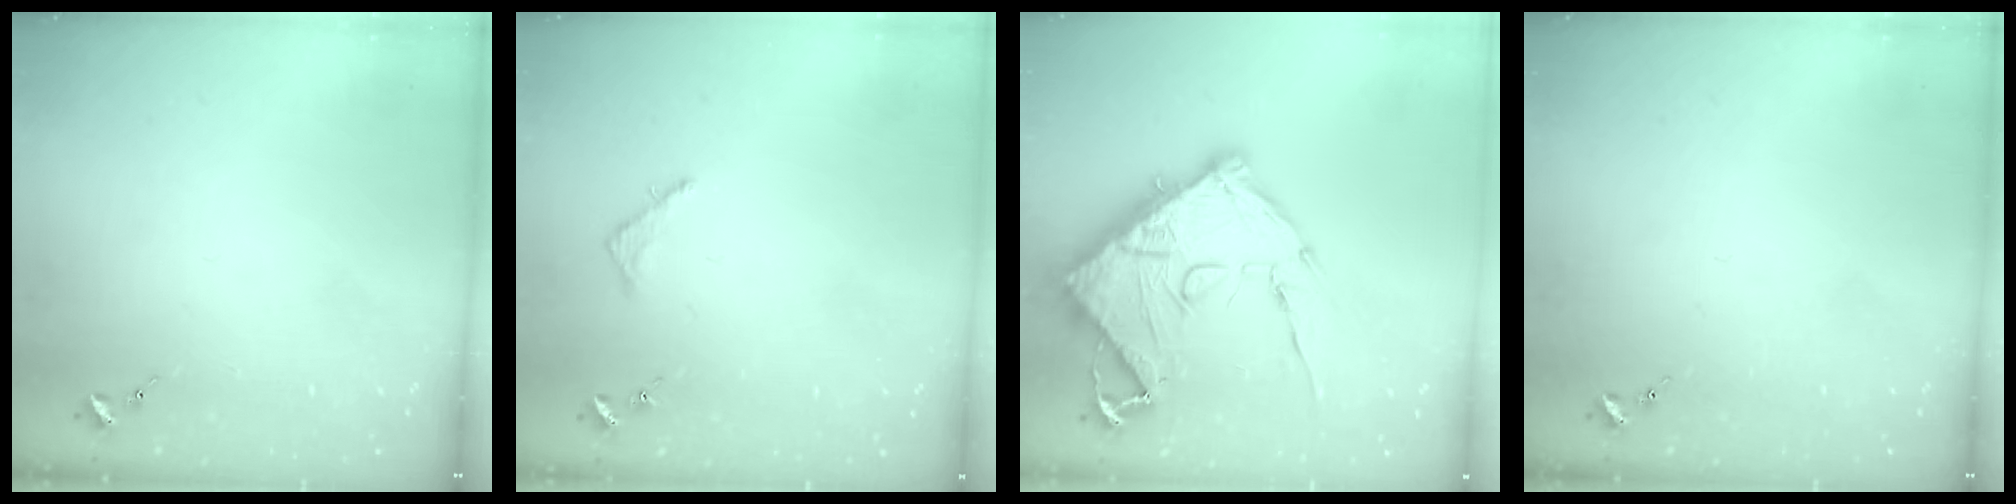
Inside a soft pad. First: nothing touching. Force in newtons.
{"total": 2.5, "press": 2.5, "slide": 0.2}
{"total": 20.9, "press": 20.8, "slide": 2.3}
{"total": 0.0}